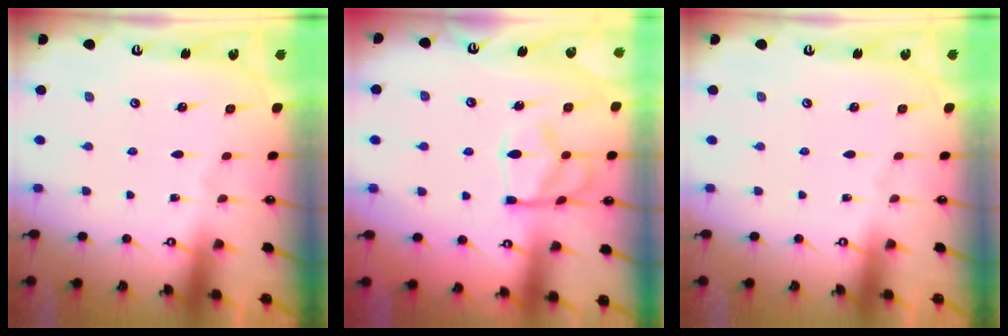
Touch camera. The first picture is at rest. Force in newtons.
{"total": 14.4, "press": 14.3, "slide": 1.5}
{"total": 0.0}